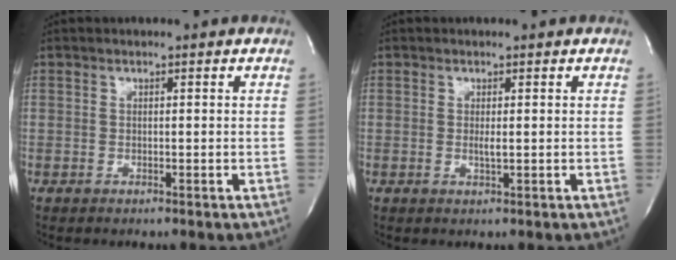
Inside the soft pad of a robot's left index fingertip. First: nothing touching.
{"total": 1.3, "force": [0.3, 0.1, 1.3], "torque": [-0.030, 0.000, 0.007]}